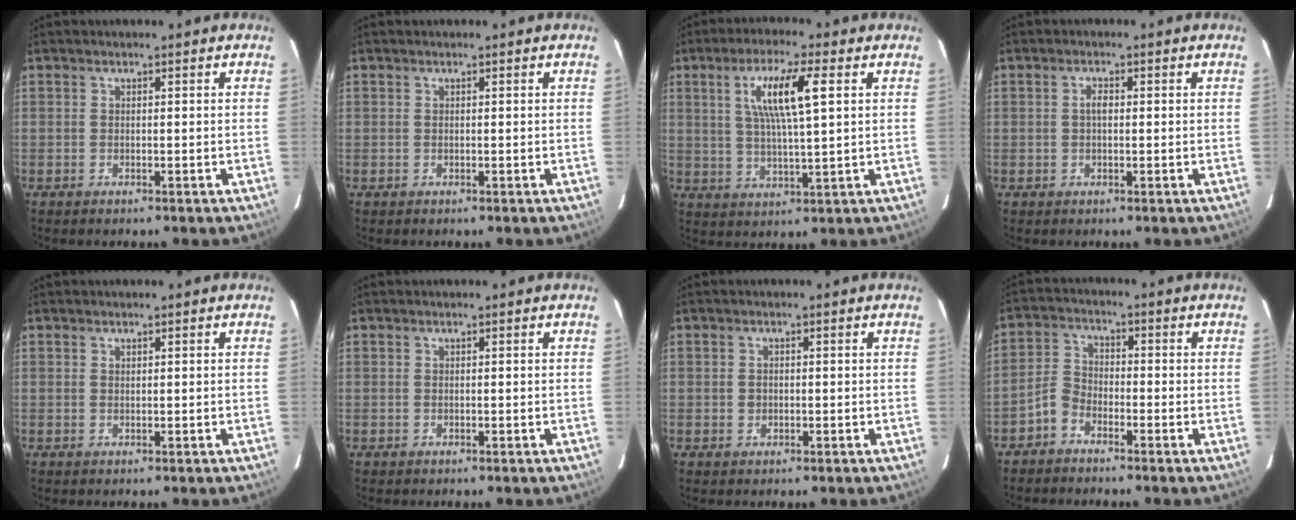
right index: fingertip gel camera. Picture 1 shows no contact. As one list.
[{"total": 0.0}, {"total": 9.6, "force": [3.0, 1.3, 9.0], "torque": [-0.167, 0.003, 0.056]}, {"total": 1.6, "force": [0.1, 0.8, 1.4], "torque": [-0.026, 0.006, -0.002]}, {"total": 0.0}, {"total": 0.0}, {"total": 1.3, "force": [-0.2, 1.2, 0.4], "torque": [-0.005, 0.002, -0.002]}, {"total": 3.9, "force": [-2.8, 2.3, 1.3], "torque": [-0.030, 0.015, -0.063]}]